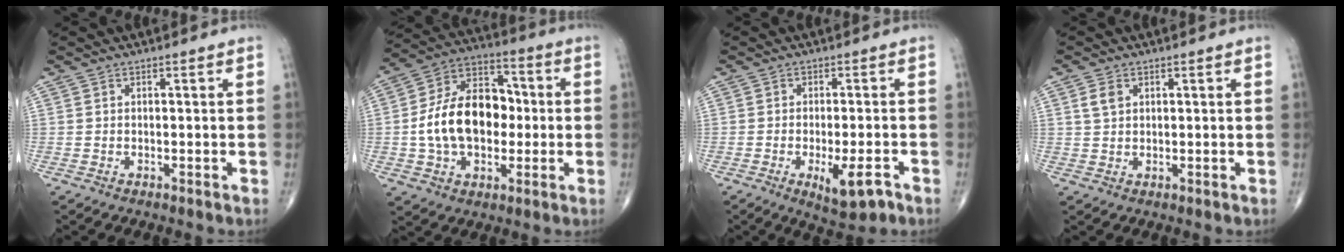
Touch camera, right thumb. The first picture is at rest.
{"total": 17.6, "force": [-0.8, 11.8, 13.1], "torque": [-0.203, 0.034, -0.016]}
{"total": 7.0, "force": [-3.1, 2.2, 5.9], "torque": [-0.087, 0.000, -0.041]}
{"total": 2.7, "force": [1.1, 1.8, 1.6], "torque": [-0.029, 0.001, 0.023]}